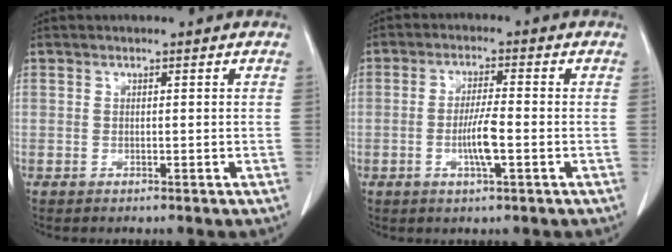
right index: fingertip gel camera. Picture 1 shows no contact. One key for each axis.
{"total": 5.1, "fx": -1.3, "fy": 0.4, "fz": 4.9, "tx": -0.094, "ty": -0.004, "tz": -0.022}